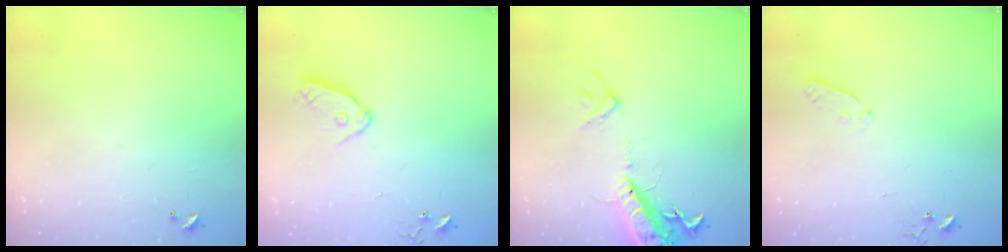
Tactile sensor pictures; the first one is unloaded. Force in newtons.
{"total": 8.9, "press": 8.9, "slide": 1.0}
{"total": 15.6, "press": 15.2, "slide": 3.5}
{"total": 3.5, "press": 3.5, "slide": 0.4}